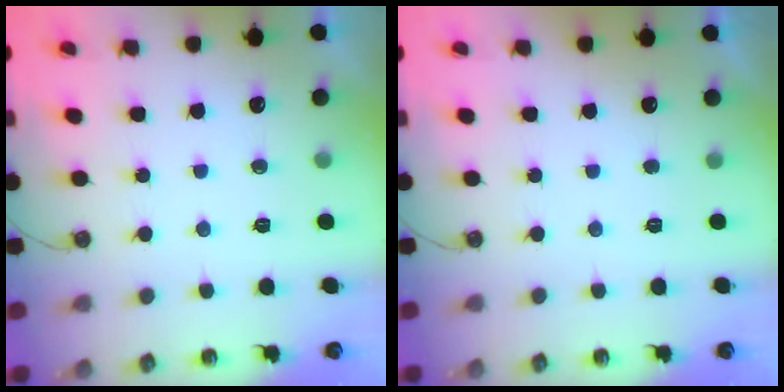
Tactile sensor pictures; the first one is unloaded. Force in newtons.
{"total": 0.0}